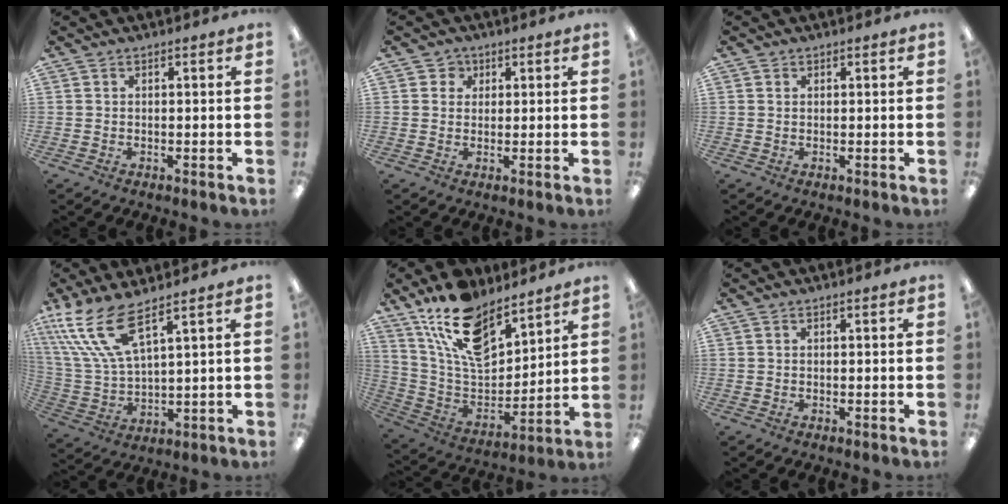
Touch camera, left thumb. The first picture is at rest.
{"total": 2.8, "force": [1.0, 2.6, 0.2], "torque": [-0.004, 0.005, 0.015]}
{"total": 0.7, "force": [0.2, 0.6, 0.2], "torque": [-0.004, 0.003, 0.004]}
{"total": 14.4, "force": [8.8, 4.8, 10.3], "torque": [-0.244, -0.038, 0.158]}
{"total": 17.8, "force": [12.6, 8.5, 9.3], "torque": [-0.182, -0.066, 0.229]}
{"total": 0.0}